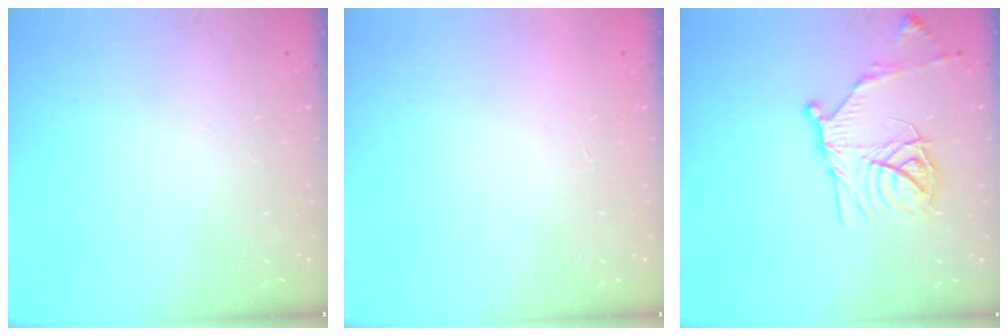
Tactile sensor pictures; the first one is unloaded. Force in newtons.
{"total": 1.6, "press": 1.6, "slide": 0.1}
{"total": 17.1, "press": 17.1, "slide": 1.1}